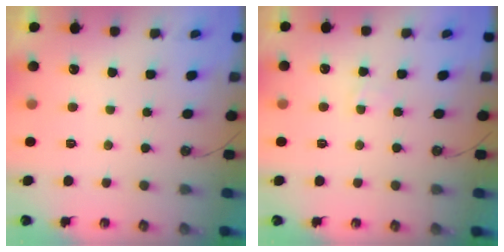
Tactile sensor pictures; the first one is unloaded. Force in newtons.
{"total": 3.8, "press": 3.8, "slide": 0.5}